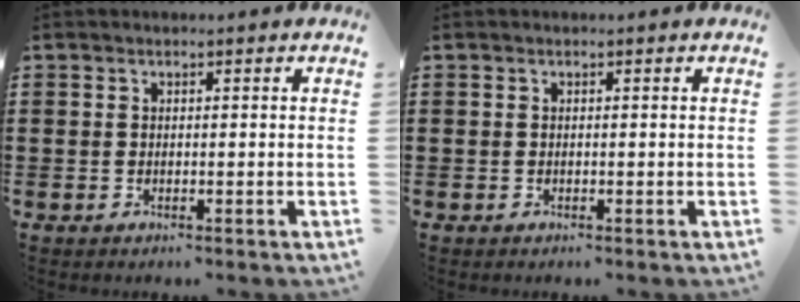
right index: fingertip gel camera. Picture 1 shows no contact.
{"total": 0.0}